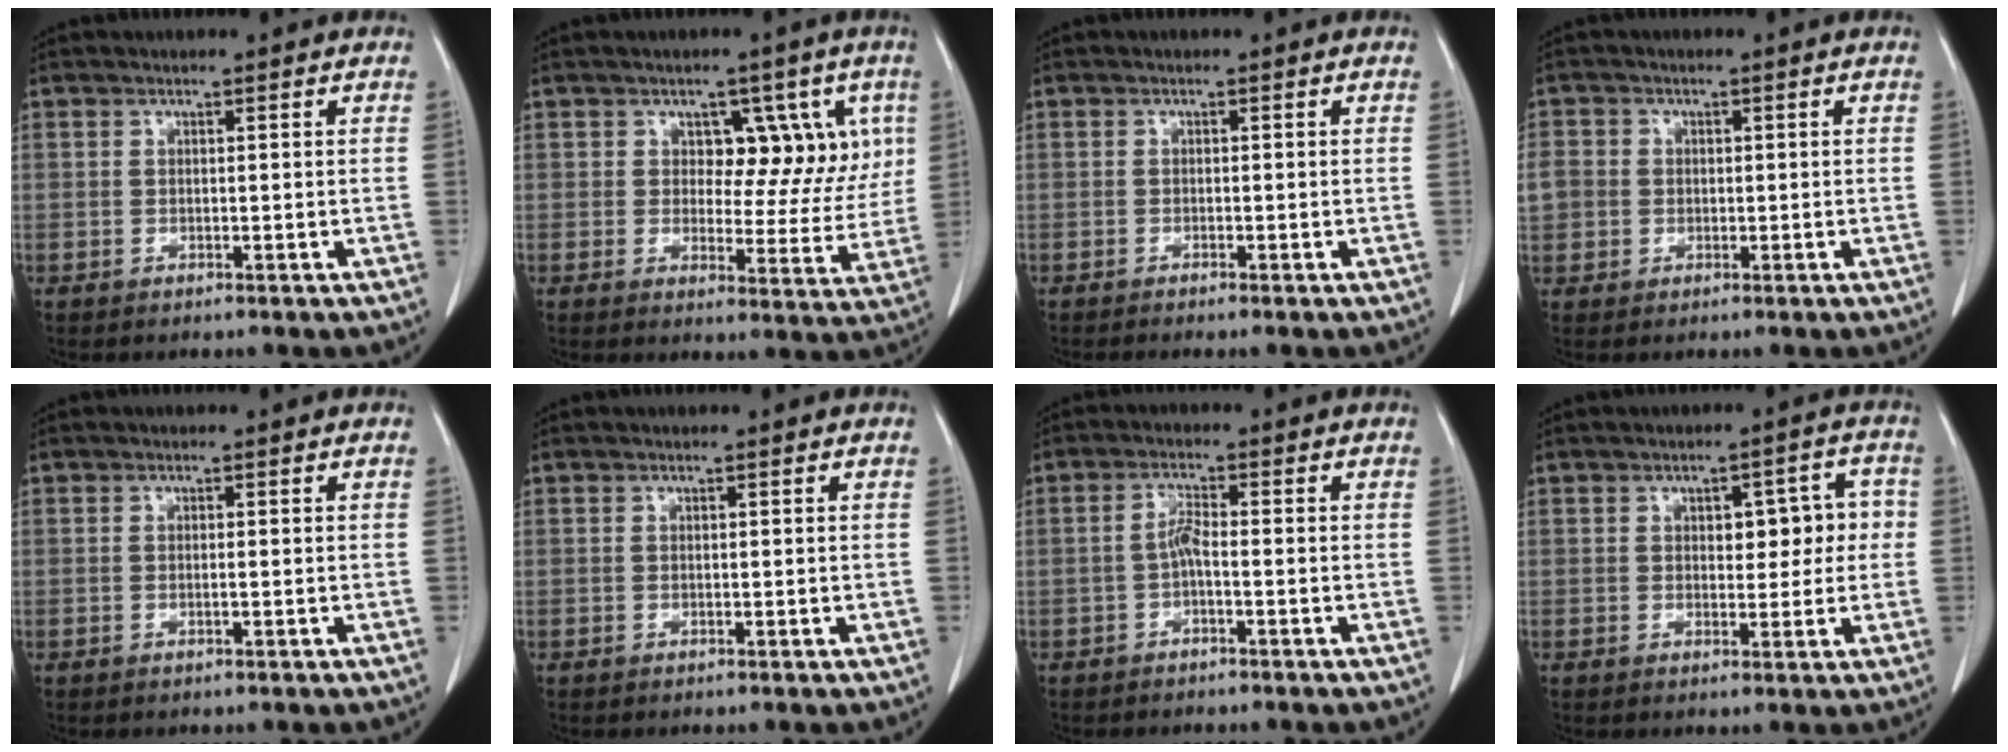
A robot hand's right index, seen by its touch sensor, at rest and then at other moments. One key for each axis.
{"total": 8.4, "fx": 3.1, "fy": 5.4, "fz": 5.6, "tx": -0.047, "ty": 0.013, "tz": 0.044}
{"total": 1.3, "fx": -1.1, "fy": -0.2, "fz": 0.7, "tx": -0.013, "ty": 0.000, "tz": -0.016}
{"total": 6.4, "fx": 0.1, "fy": 6.1, "fz": 2.1, "tx": -0.070, "ty": 0.020, "tz": 0.007}
{"total": 0.5, "fx": -0.2, "fy": 0.0, "fz": 0.5, "tx": -0.011, "ty": 0.000, "tz": -0.003}
{"total": 0.0}
{"total": 2.4, "fx": -0.9, "fy": 0.3, "fz": 2.2, "tx": -0.044, "ty": 0.005, "tz": -0.018}
{"total": 5.6, "fx": 0.7, "fy": 3.0, "fz": 4.7, "tx": -0.049, "ty": 0.026, "tz": 0.013}